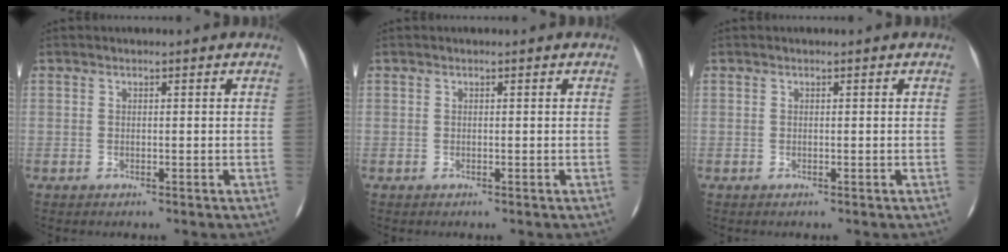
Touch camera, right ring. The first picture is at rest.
{"total": 0.0}
{"total": 0.0}